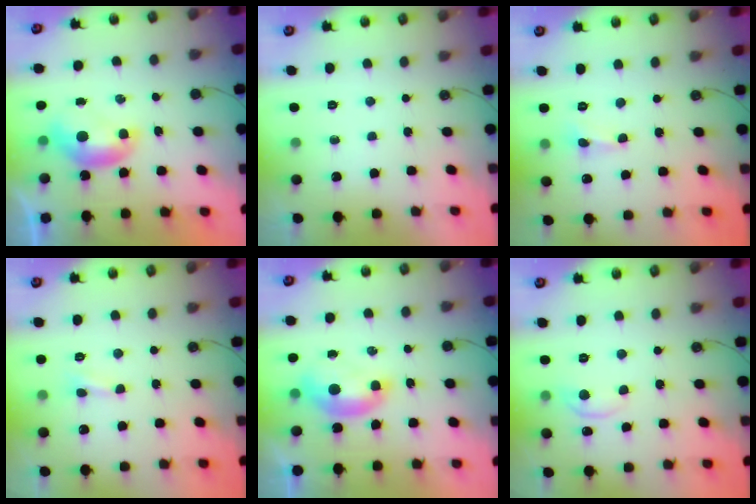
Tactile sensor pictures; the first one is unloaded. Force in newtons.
{"total": 0.0}
{"total": 0.9, "press": 0.9, "slide": 0.2}
{"total": 1.2, "press": 1.1, "slide": 0.5}
{"total": 1.5, "press": 1.4, "slide": 0.6}
{"total": 0.0}